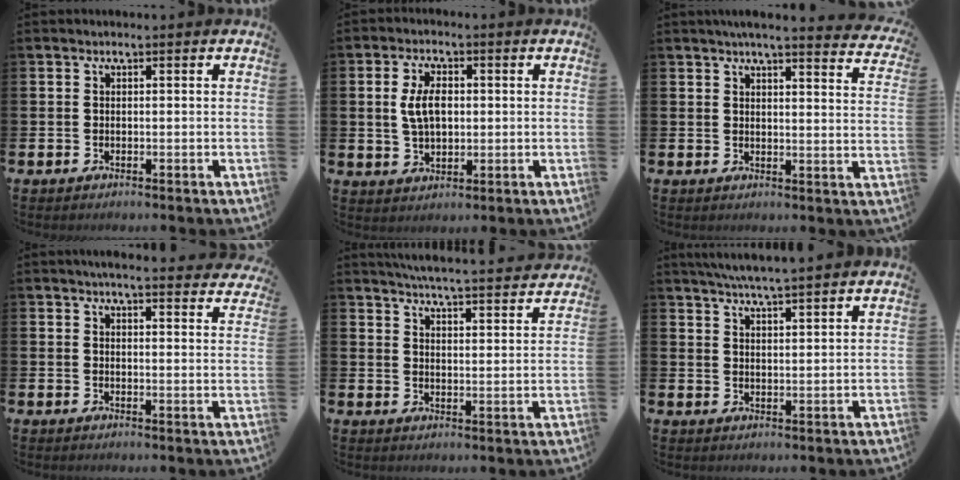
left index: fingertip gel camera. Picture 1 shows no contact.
{"total": 5.2, "force": [0.8, 3.1, 4.2], "torque": [-0.068, 0.005, 0.008]}
{"total": 4.5, "force": [4.3, -0.2, 1.3], "torque": [-0.030, -0.025, 0.073]}
{"total": 4.2, "force": [4.1, 0.0, 0.9], "torque": [-0.020, -0.025, 0.072]}
{"total": 5.7, "force": [5.6, -0.1, 1.0], "torque": [-0.038, -0.043, 0.098]}
{"total": 5.4, "force": [5.2, -0.6, 1.1], "torque": [-0.045, -0.021, 0.094]}